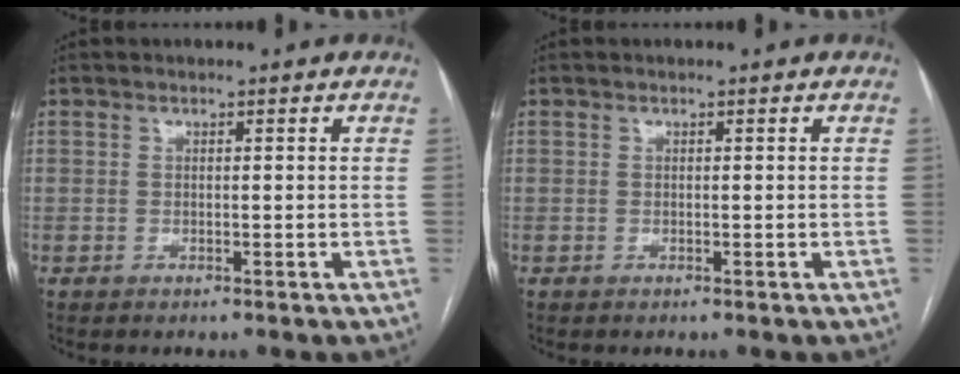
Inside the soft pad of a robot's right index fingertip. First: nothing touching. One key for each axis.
{"total": 0.0}